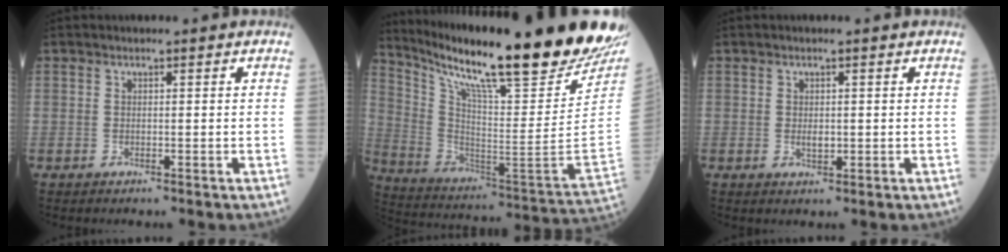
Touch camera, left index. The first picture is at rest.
{"total": 29.8, "force": [24.3, 1.5, 17.2], "torque": [-0.304, -0.081, 0.364]}
{"total": 1.6, "force": [0.1, 0.8, 1.4], "torque": [-0.024, -0.003, 0.004]}